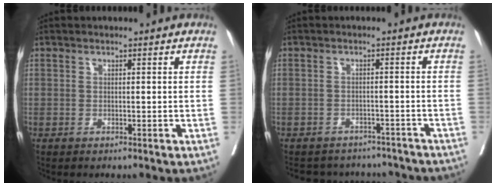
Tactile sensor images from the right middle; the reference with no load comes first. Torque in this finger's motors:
{"motor_torque": [0.94, -1.20, 0.11, 0.03]}